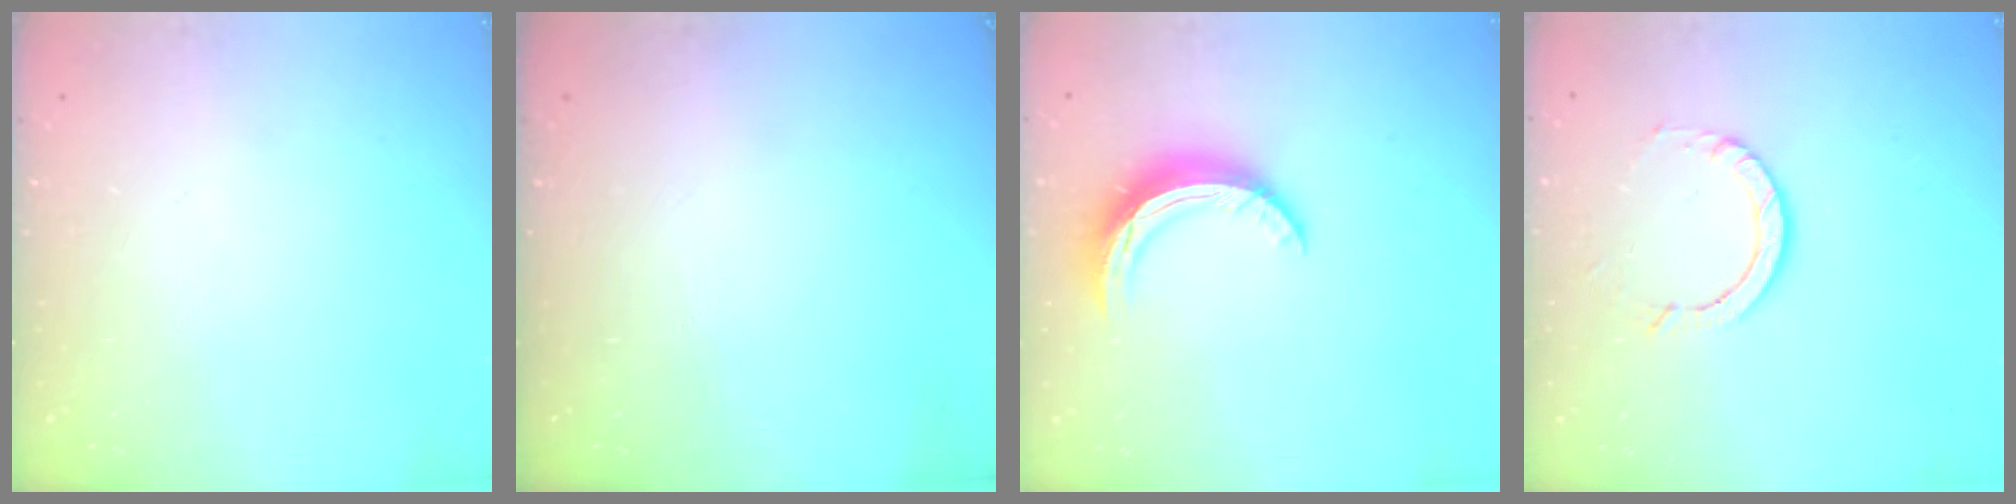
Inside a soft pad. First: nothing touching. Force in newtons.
{"total": 0.0}
{"total": 9.9, "press": 9.9, "slide": 0.7}
{"total": 7.0, "press": 6.9, "slide": 0.9}